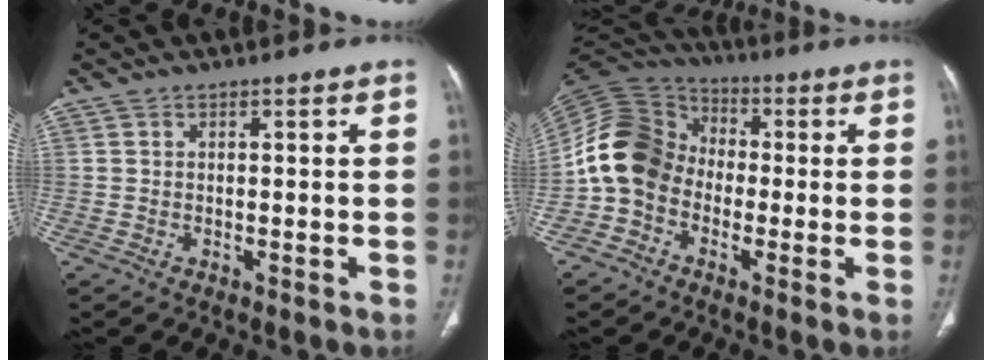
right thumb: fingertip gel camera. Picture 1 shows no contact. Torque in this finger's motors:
{"motor_torque": [0.62, 0.82, 0.90, -0.72, 0.15]}